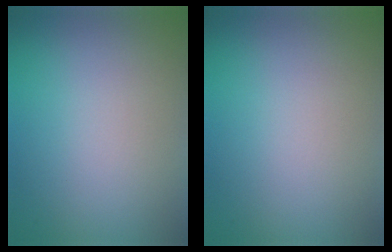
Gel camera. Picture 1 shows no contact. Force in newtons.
{"total": 0.0}